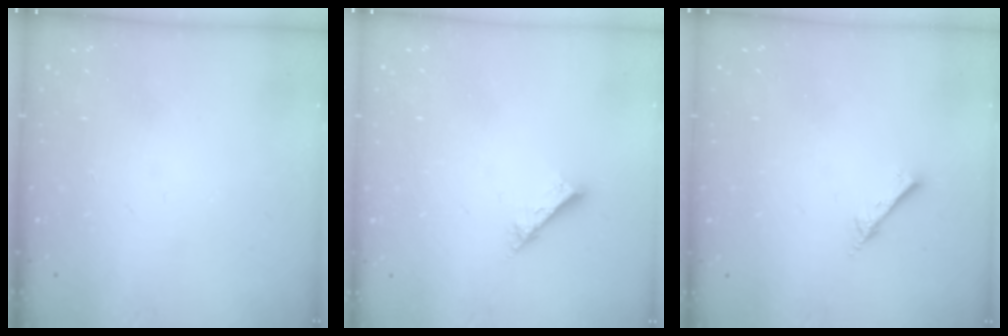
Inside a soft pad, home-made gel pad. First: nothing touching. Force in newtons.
{"total": 2.6, "press": 2.6, "slide": 0.2}
{"total": 2.0, "press": 2.0, "slide": 0.2}